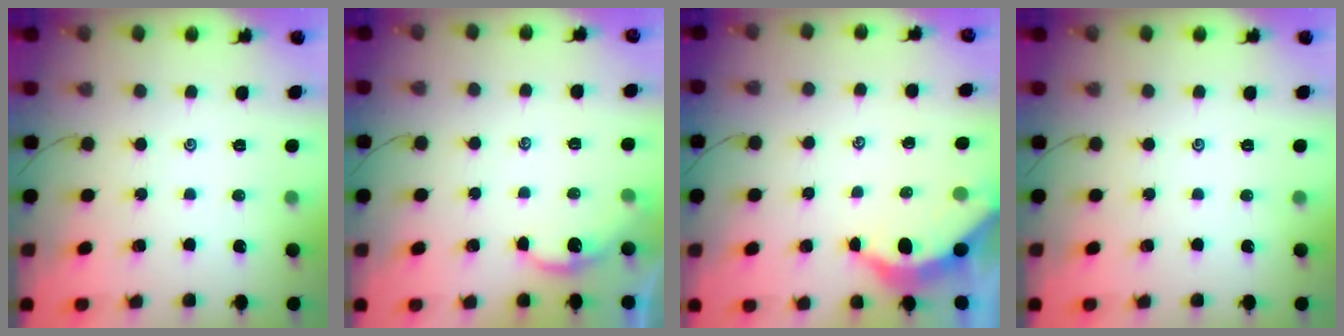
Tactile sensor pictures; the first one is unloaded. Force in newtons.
{"total": 1.3, "press": 1.3, "slide": 0.2}
{"total": 3.5, "press": 3.5, "slide": 0.4}
{"total": 0.0}